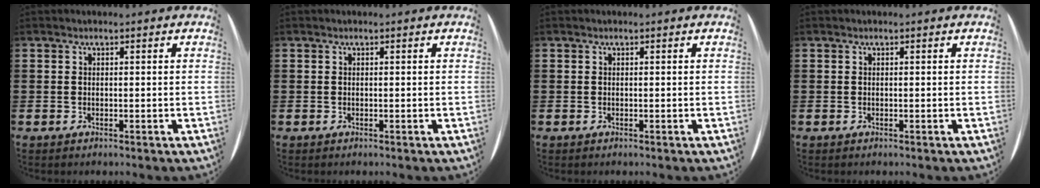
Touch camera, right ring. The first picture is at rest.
{"total": 0.0}
{"total": 0.0}
{"total": 0.0}